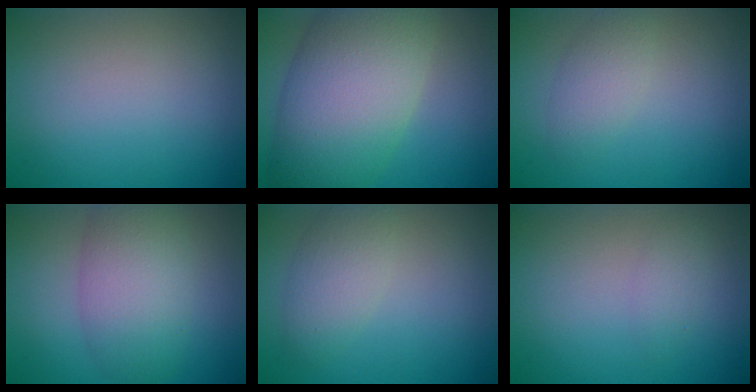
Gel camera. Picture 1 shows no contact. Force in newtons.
{"total": 12.1, "press": 12.1, "slide": 0.5}
{"total": 2.2, "press": 2.2, "slide": 0.1}
{"total": 6.1, "press": 6.1, "slide": 0.2}
{"total": 3.1, "press": 3.1, "slide": 0.1}
{"total": 1.2, "press": 1.2, "slide": 0.1}